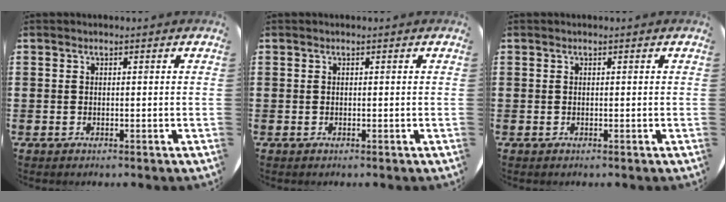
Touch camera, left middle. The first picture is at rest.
{"total": 0.0}
{"total": 0.0}